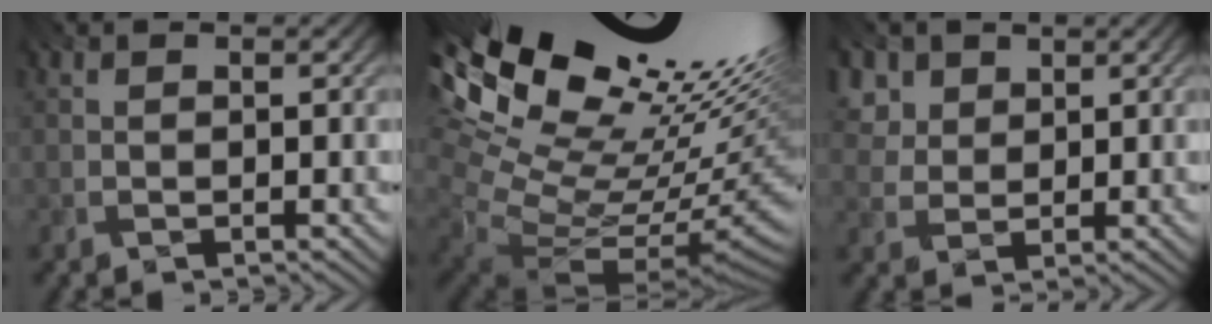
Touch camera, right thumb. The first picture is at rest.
{"total": 19.4, "force": [8.5, 8.8, 15.1], "torque": [-0.241, 0.036, 0.163]}
{"total": 5.2, "force": [2.6, 3.8, 2.6], "torque": [-0.094, 0.003, 0.052]}